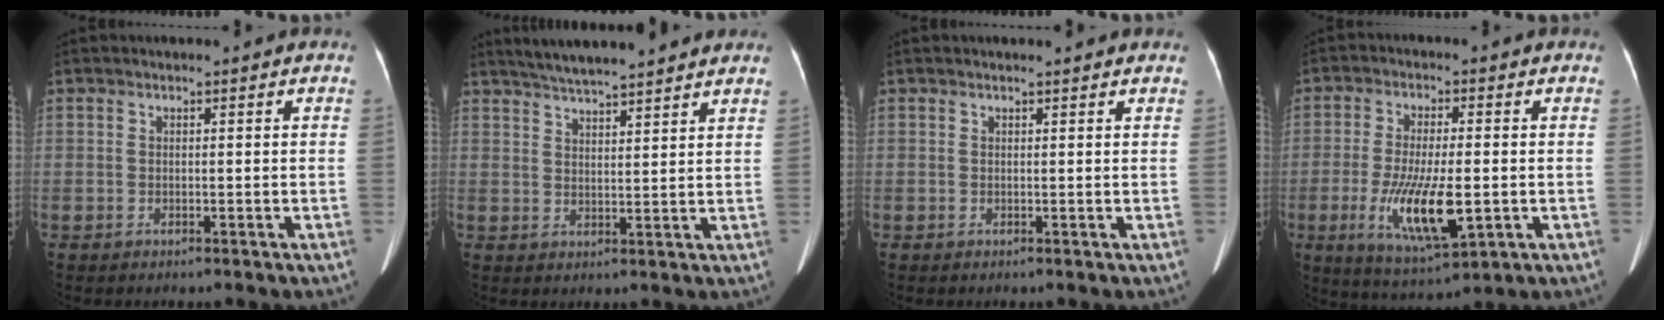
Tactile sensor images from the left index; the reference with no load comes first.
{"total": 11.3, "force": [10.2, 0.7, 5.0], "torque": [-0.082, 0.025, 0.145]}
{"total": 2.3, "force": [2.2, 0.2, 0.7], "torque": [-0.014, 0.010, 0.021]}
{"total": 11.2, "force": [-2.6, 2.7, 10.6], "torque": [-0.208, -0.027, -0.035]}